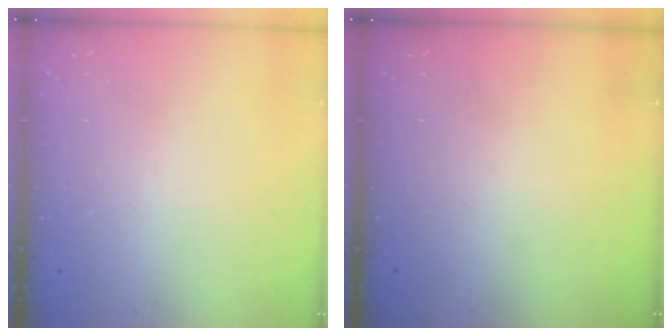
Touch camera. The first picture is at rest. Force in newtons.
{"total": 0.0}